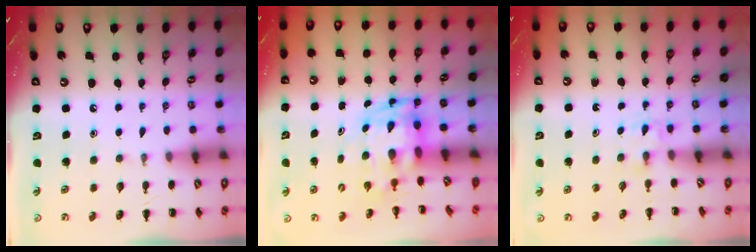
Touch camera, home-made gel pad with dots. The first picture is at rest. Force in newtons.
{"total": 4.1, "press": 4.0, "slide": 0.9}
{"total": 1.4, "press": 1.2, "slide": 0.8}